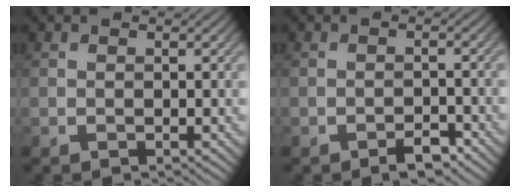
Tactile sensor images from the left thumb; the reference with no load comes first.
{"total": 2.5, "force": [-1.8, 0.9, 1.4], "torque": [-0.017, 0.003, -0.031]}